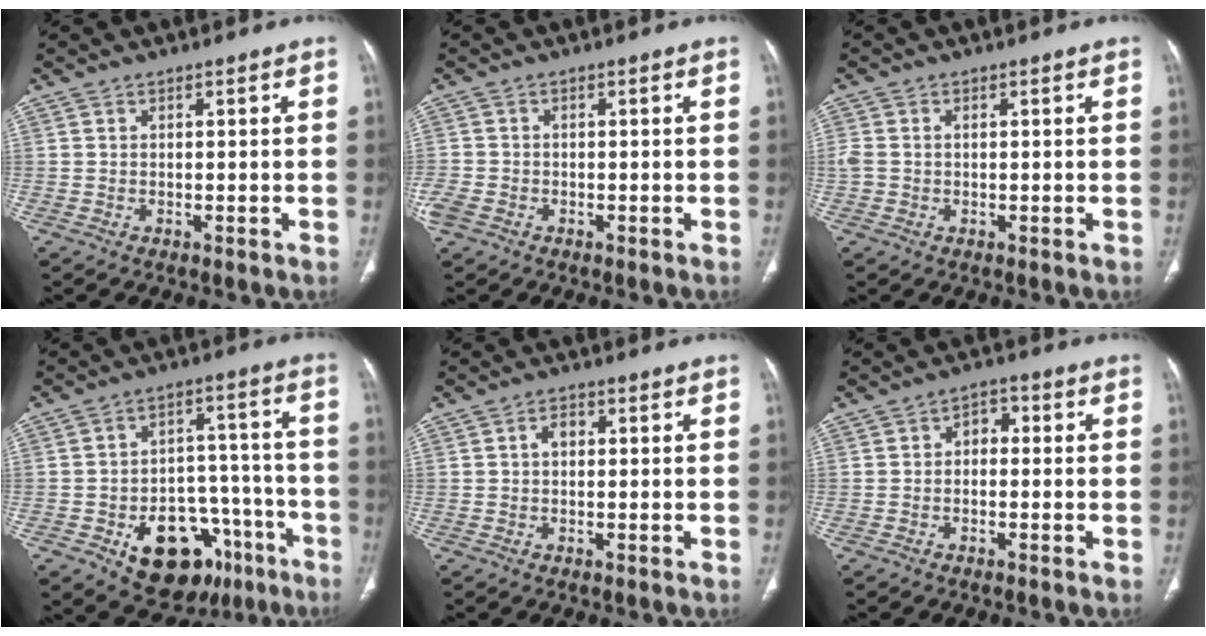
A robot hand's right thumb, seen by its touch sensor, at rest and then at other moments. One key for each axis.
{"total": 4.0, "fx": -1.9, "fy": 3.0, "fz": 1.9, "tx": -0.053, "ty": 0.005, "tz": -0.034}
{"total": 2.2, "fx": -0.2, "fy": 1.8, "fz": 1.2, "tx": -0.033, "ty": 0.003, "tz": -0.004}
{"total": 18.1, "fx": -9.0, "fy": 11.6, "fz": 10.5, "tx": -0.099, "ty": 0.068, "tz": -0.119}
{"total": 2.3, "fx": 0.2, "fy": 1.6, "fz": 1.6, "tx": -0.022, "ty": 0.010, "tz": 0.002}
{"total": 3.3, "fx": -0.2, "fy": 2.3, "fz": 2.3, "tx": -0.019, "ty": 0.015, "tz": -0.015}